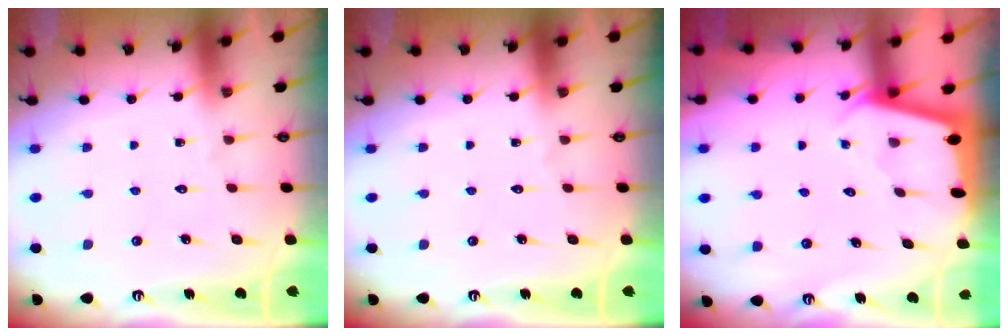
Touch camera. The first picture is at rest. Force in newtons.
{"total": 0.0}
{"total": 2.1, "press": 2.1, "slide": 0.1}